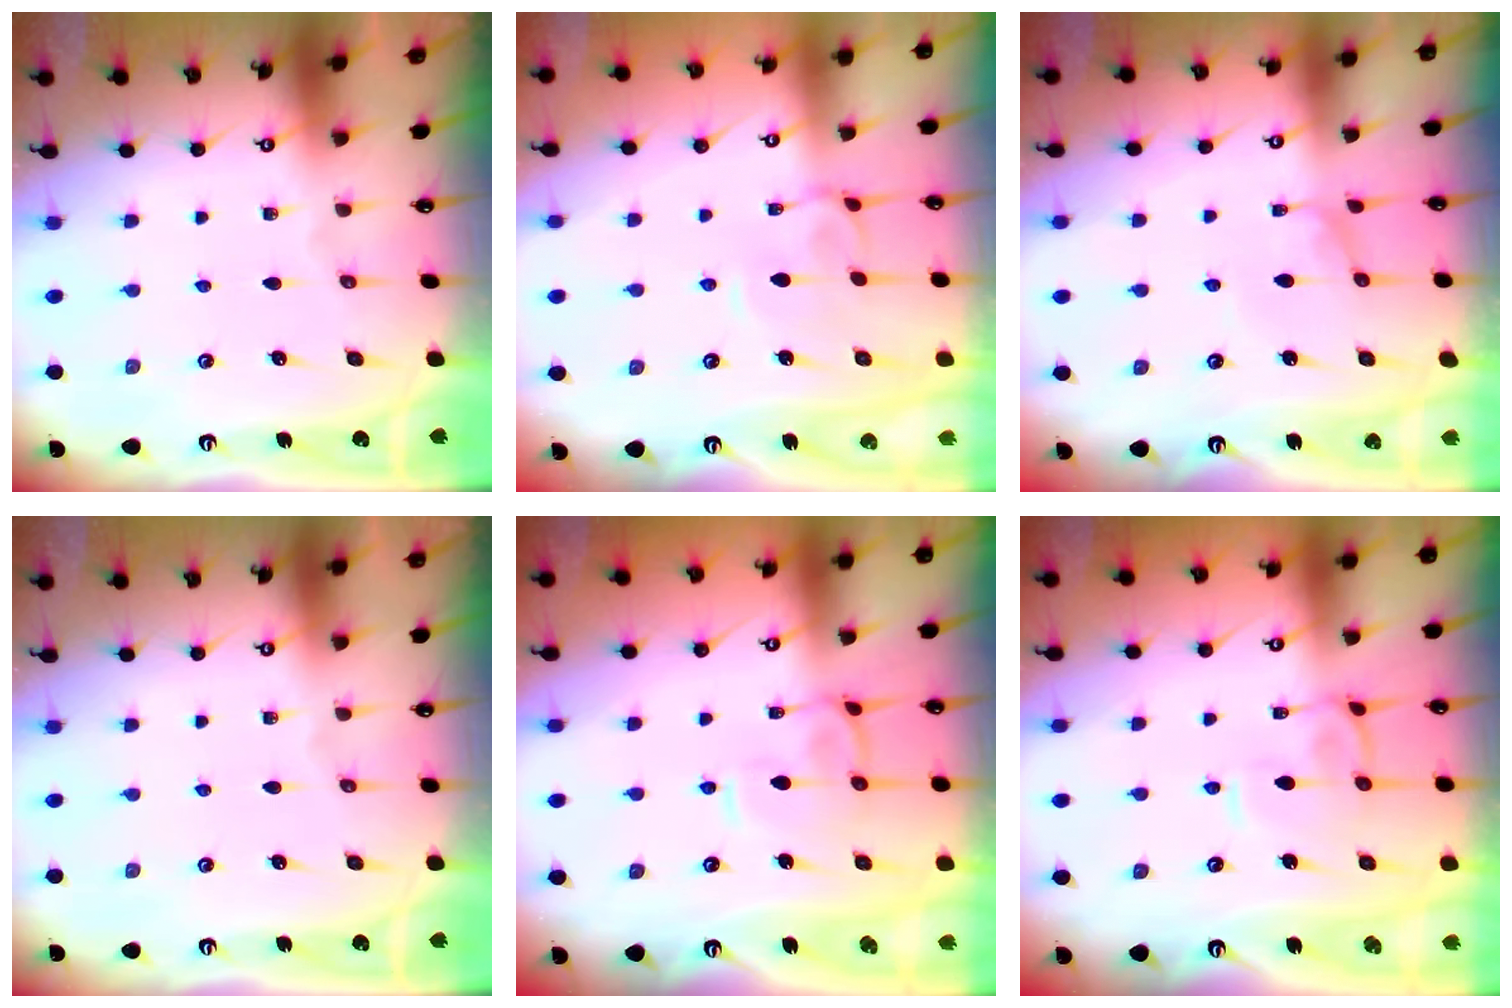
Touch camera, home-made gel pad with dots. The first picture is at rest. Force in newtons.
{"total": 3.7, "press": 3.7, "slide": 0.2}
{"total": 0.7, "press": 0.5, "slide": 0.4}
{"total": 0.0}
{"total": 2.8, "press": 2.7, "slide": 0.7}
{"total": 1.5, "press": 1.4, "slide": 0.5}